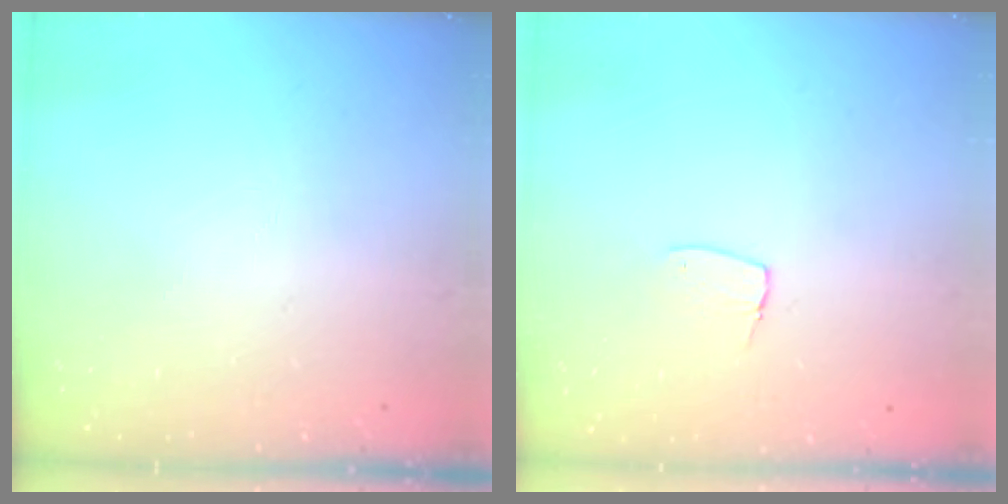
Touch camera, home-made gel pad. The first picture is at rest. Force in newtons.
{"total": 5.6, "press": 5.5, "slide": 0.4}